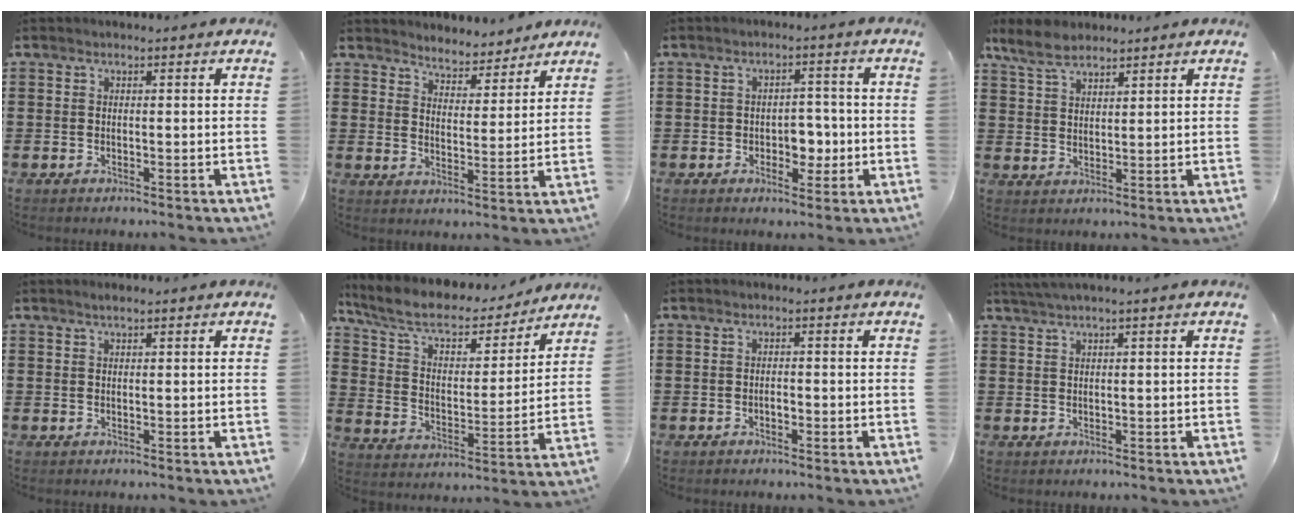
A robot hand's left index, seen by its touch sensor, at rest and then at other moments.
{"total": 4.4, "force": [4.3, 0.4, -0.4], "torque": [-0.014, -0.027, 0.076]}
{"total": 4.1, "force": [-0.8, 3.0, 2.7], "torque": [-0.040, -0.001, -0.023]}
{"total": 5.3, "force": [4.3, 2.2, 2.3], "torque": [-0.059, -0.001, 0.081]}
{"total": 0.9, "force": [0.6, 0.1, 0.7], "torque": [-0.013, 0.002, 0.011]}
{"total": 8.2, "force": [6.5, 3.0, 4.0], "torque": [-0.105, -0.035, 0.110]}
{"total": 1.0, "force": [-0.3, 0.4, 0.9], "torque": [-0.018, 0.000, -0.005]}
{"total": 1.3, "force": [0.8, -0.2, 1.0], "torque": [-0.018, -0.002, 0.016]}